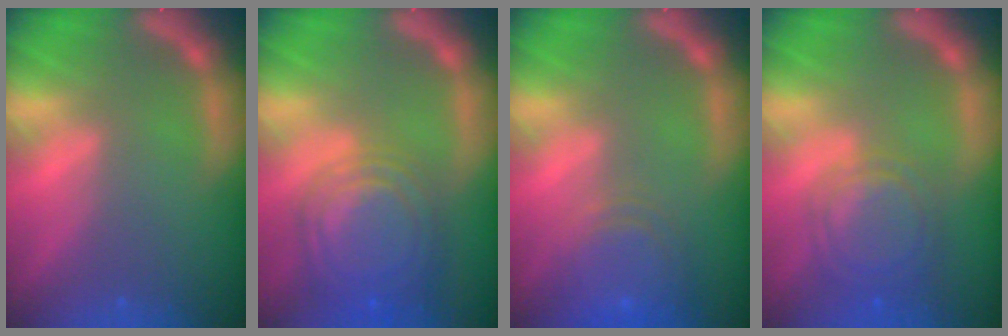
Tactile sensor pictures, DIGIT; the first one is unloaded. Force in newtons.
{"total": 10.0}
{"total": 6.1}
{"total": 6.0}